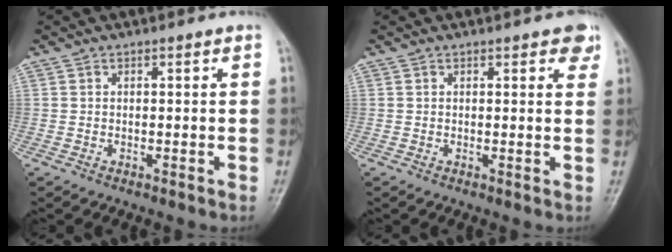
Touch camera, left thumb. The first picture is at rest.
{"total": 3.2, "force": [2.0, 1.4, 2.1], "torque": [-0.007, -0.006, 0.019]}